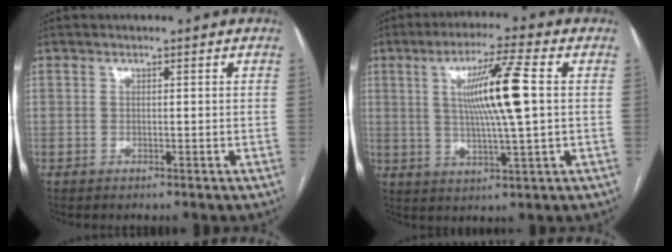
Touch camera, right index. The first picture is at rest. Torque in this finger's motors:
{"motor_torque": [1.12, 0.68, 0.35, 0.11]}